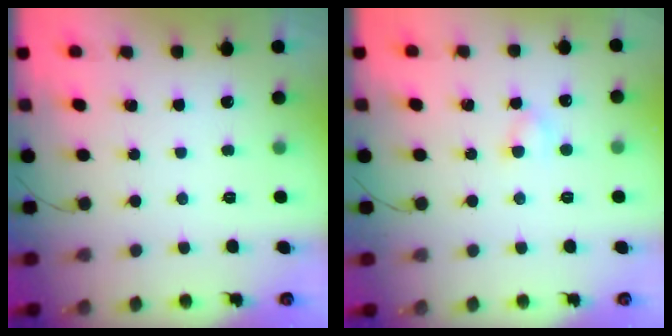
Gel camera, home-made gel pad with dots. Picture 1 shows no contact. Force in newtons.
{"total": 3.2, "press": 2.9, "slide": 1.2}